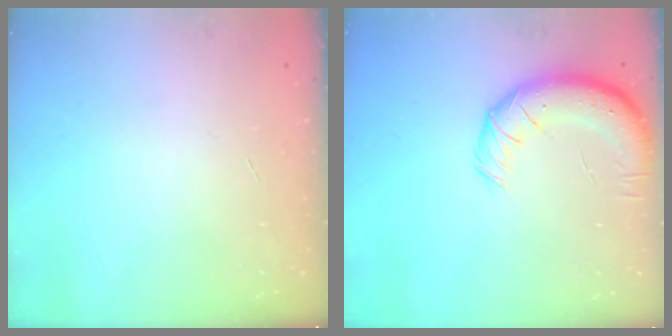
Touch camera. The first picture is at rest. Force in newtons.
{"total": 13.5, "press": 13.1, "slide": 3.0}